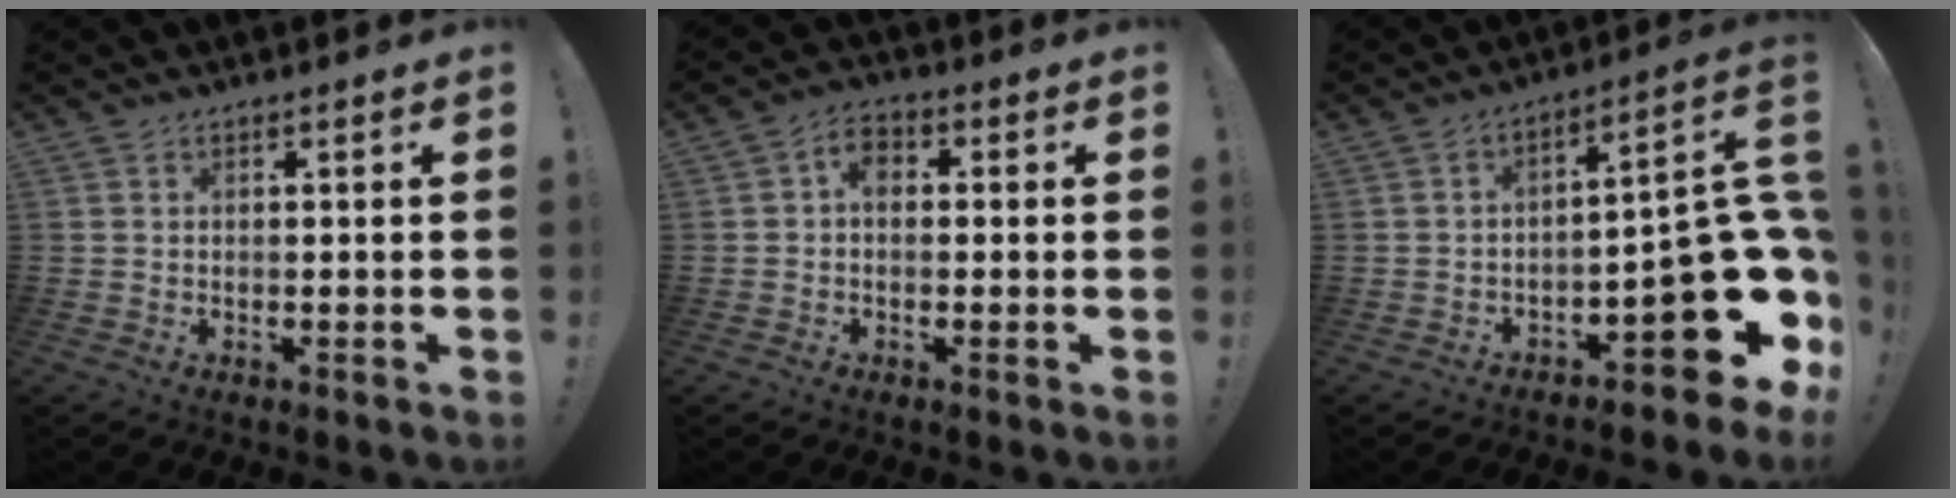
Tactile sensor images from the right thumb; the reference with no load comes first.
{"total": 4.2, "force": [-0.1, 2.9, 3.0], "torque": [-0.046, 0.009, 0.000]}
{"total": 17.5, "force": [-6.2, 6.9, 14.8], "torque": [-0.172, 0.024, -0.091]}